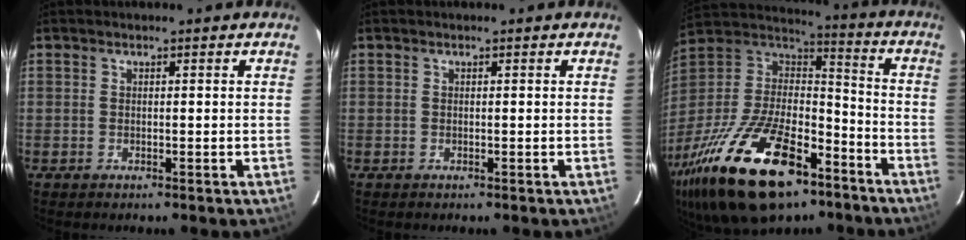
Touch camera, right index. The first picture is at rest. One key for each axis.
{"total": 0.0}
{"total": 32.1, "fx": -19.5, "fy": 14.6, "fz": 20.9, "tx": -0.425, "ty": -0.023, "tz": -0.314}